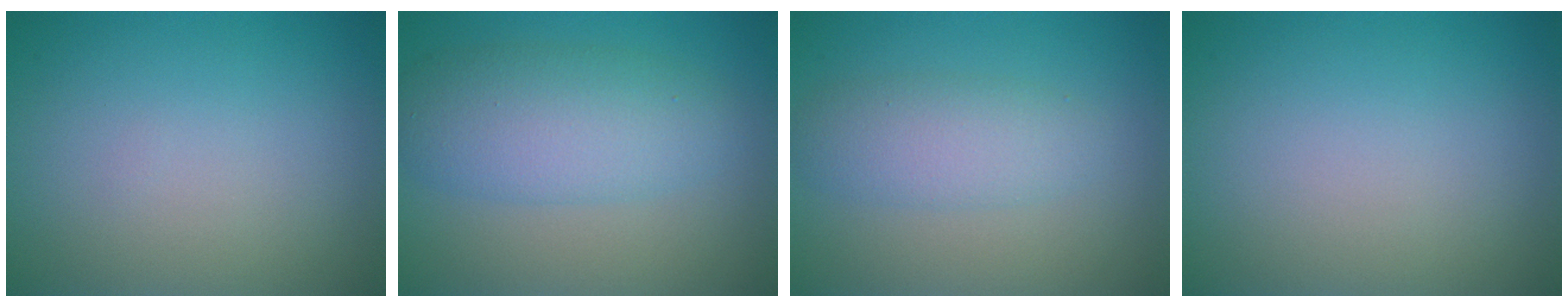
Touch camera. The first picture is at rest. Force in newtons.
{"total": 5.5, "press": 5.5, "slide": 0.3}
{"total": 3.0, "press": 3.0, "slide": 0.1}
{"total": 0.0}